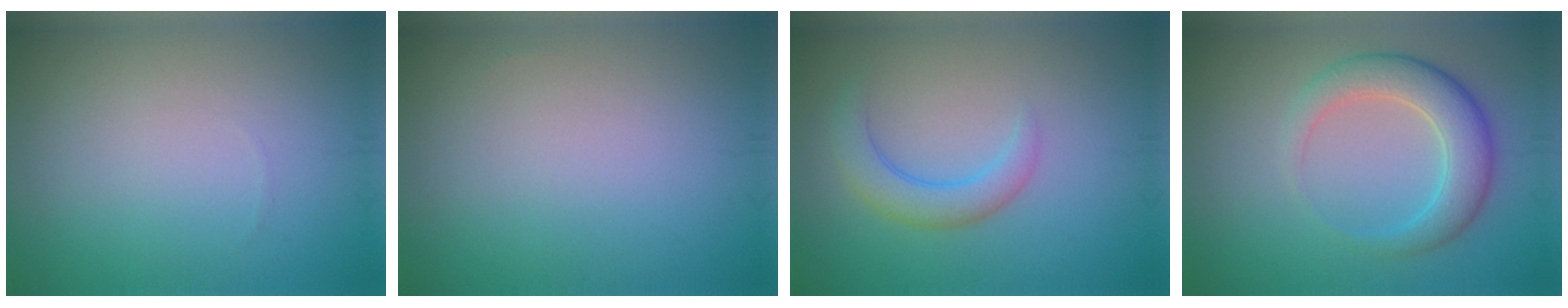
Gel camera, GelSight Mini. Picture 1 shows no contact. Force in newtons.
{"total": 0.0}
{"total": 2.9, "press": 2.9, "slide": 0.3}
{"total": 4.7, "press": 4.7, "slide": 0.4}